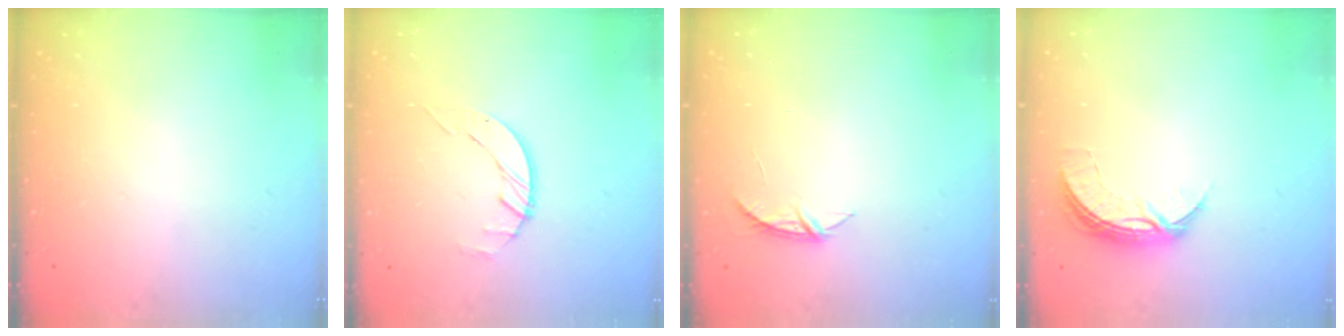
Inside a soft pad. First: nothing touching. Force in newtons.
{"total": 2.9, "press": 2.8, "slide": 0.3}
{"total": 4.2, "press": 4.2, "slide": 0.5}
{"total": 6.8, "press": 6.8, "slide": 0.7}